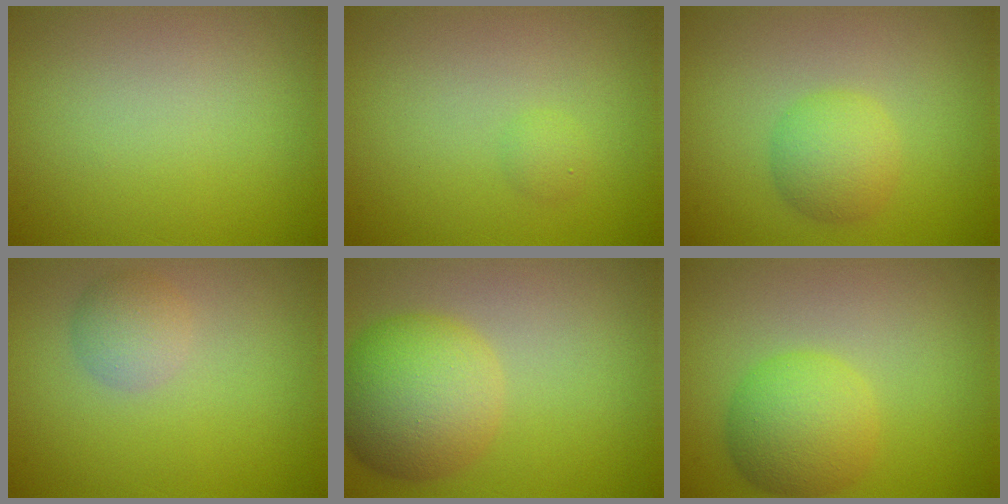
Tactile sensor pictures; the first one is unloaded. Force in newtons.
{"total": 0.7, "press": 0.7, "slide": 0.0}
{"total": 2.9, "press": 2.9, "slide": 0.1}
{"total": 2.1, "press": 2.1, "slide": 0.1}
{"total": 6.9, "press": 6.9, "slide": 0.2}
{"total": 4.5, "press": 4.5, "slide": 0.2}